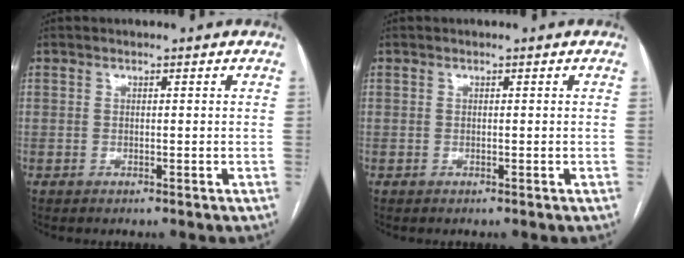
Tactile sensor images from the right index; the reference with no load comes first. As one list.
[{"total": 0.0}]